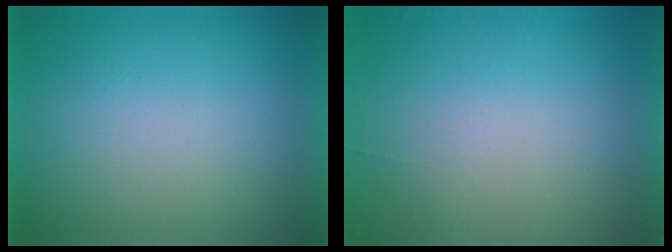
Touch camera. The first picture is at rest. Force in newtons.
{"total": 4.5}